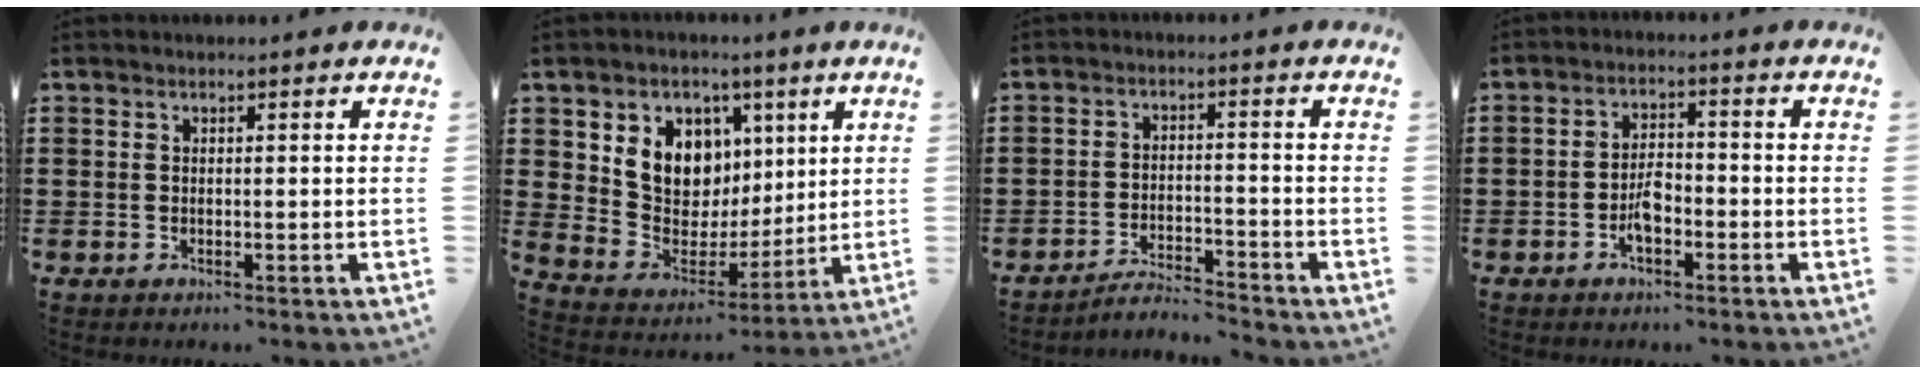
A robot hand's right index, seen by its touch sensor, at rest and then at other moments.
{"total": 9.1, "force": [3.9, 7.7, 2.9], "torque": [-0.084, -0.033, 0.073]}
{"total": 3.7, "force": [-3.6, 0.1, 0.5], "torque": [-0.014, 0.004, -0.076]}
{"total": 4.0, "force": [-1.8, 1.9, 3.1], "torque": [-0.067, 0.003, -0.037]}